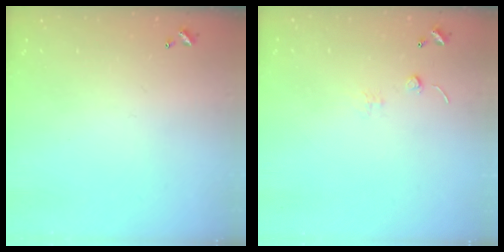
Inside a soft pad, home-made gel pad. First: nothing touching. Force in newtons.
{"total": 0.0}